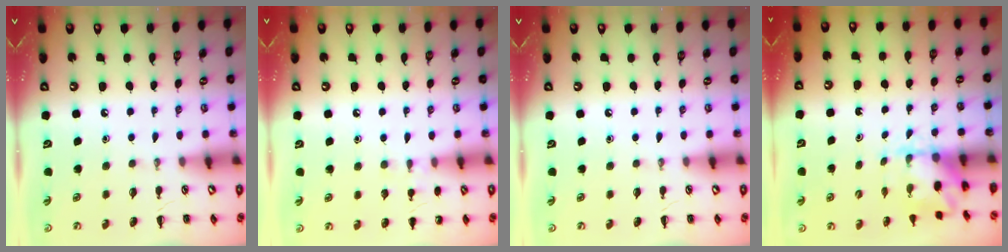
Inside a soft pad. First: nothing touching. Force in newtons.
{"total": 6.3, "press": 6.0, "slide": 2.0}
{"total": 0.0}
{"total": 2.1, "press": 2.0, "slide": 0.7}